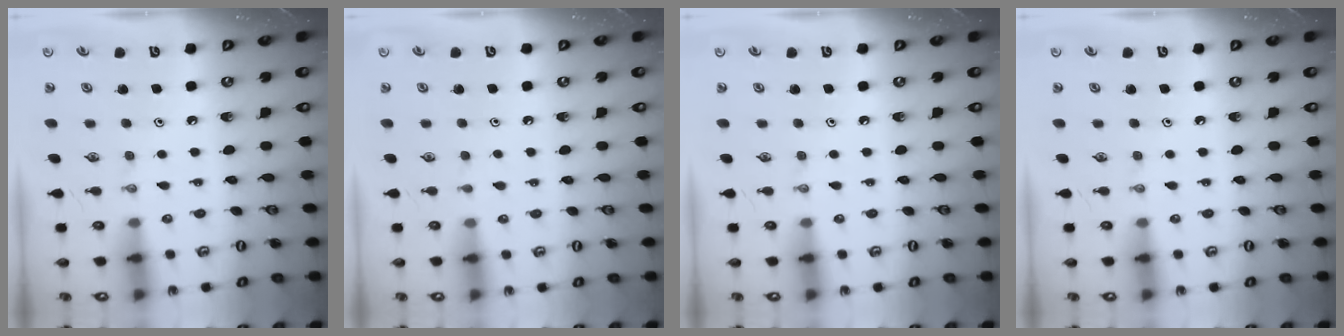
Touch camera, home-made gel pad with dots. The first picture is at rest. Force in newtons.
{"total": 0.6, "press": 0.6, "slide": 0.1}
{"total": 0.0}
{"total": 0.0}